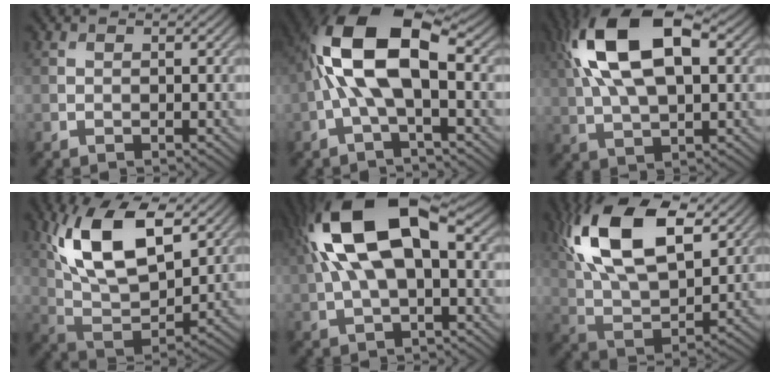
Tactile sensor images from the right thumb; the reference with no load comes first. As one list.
[{"total": 12.8, "force": [0.5, 5.3, 11.6], "torque": [-0.232, 0.024, -0.001]}, {"total": 15.3, "force": [4.5, 7.4, 12.6], "torque": [-0.252, 0.023, 0.075]}, {"total": 14.5, "force": [6.1, 7.0, 11.2], "torque": [-0.233, 0.002, 0.119]}, {"total": 16.4, "force": [3.5, 7.8, 14.0], "torque": [-0.288, 0.030, 0.053]}, {"total": 17.0, "force": [7.4, 8.4, 12.8], "torque": [-0.283, 0.020, 0.133]}]